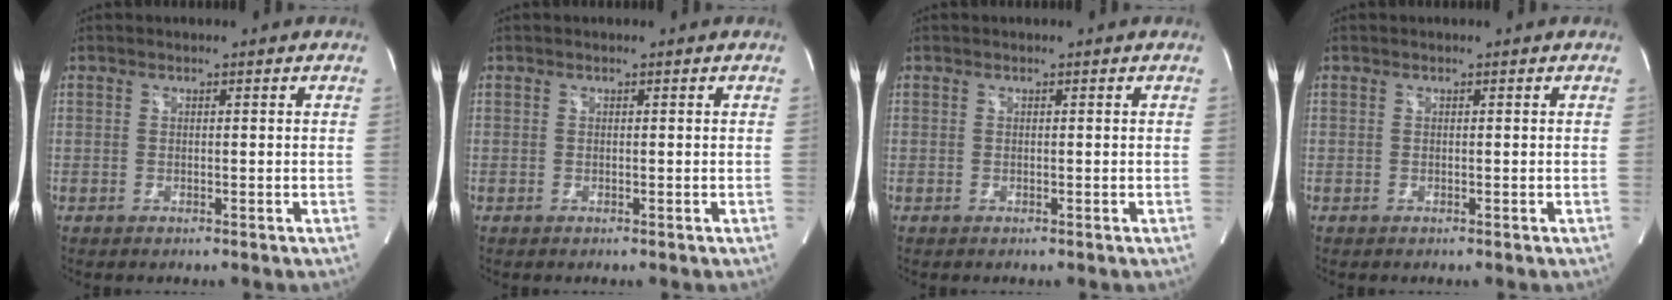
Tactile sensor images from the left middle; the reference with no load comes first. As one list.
[{"total": 0.0}, {"total": 0.0}, {"total": 0.0}]